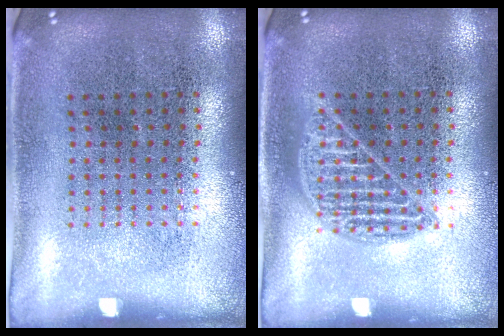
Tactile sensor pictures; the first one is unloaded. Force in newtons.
{"total": 0.9, "press": 0.9, "slide": 0.0}